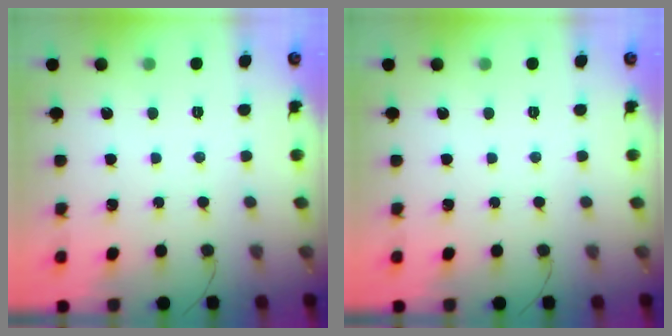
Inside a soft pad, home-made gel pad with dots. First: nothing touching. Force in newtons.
{"total": 0.0}